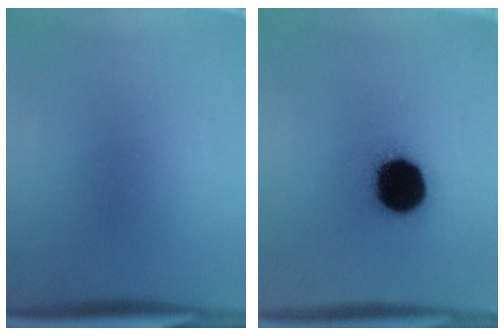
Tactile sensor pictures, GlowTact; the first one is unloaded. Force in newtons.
{"total": 17.0}